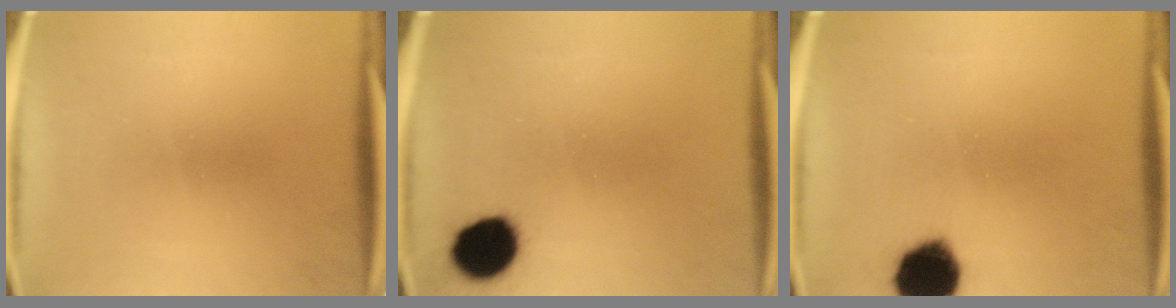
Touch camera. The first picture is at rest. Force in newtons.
{"total": 9.8}
{"total": 11.8}